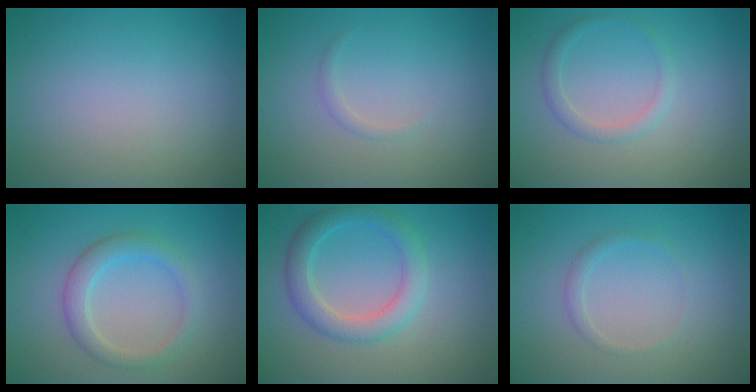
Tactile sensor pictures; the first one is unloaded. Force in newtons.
{"total": 0.7, "press": 0.7, "slide": 0.1}
{"total": 1.5, "press": 1.5, "slide": 0.0}
{"total": 2.8, "press": 2.8, "slide": 0.2}
{"total": 3.5, "press": 3.5, "slide": 0.2}
{"total": 0.9, "press": 0.9, "slide": 0.0}